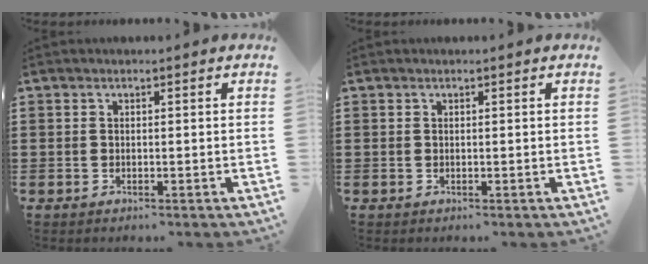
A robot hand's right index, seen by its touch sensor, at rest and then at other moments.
{"total": 0.0}